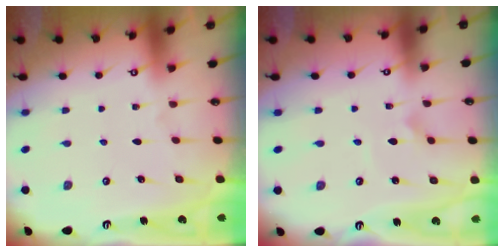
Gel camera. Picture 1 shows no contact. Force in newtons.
{"total": 2.4, "press": 2.4, "slide": 0.6}